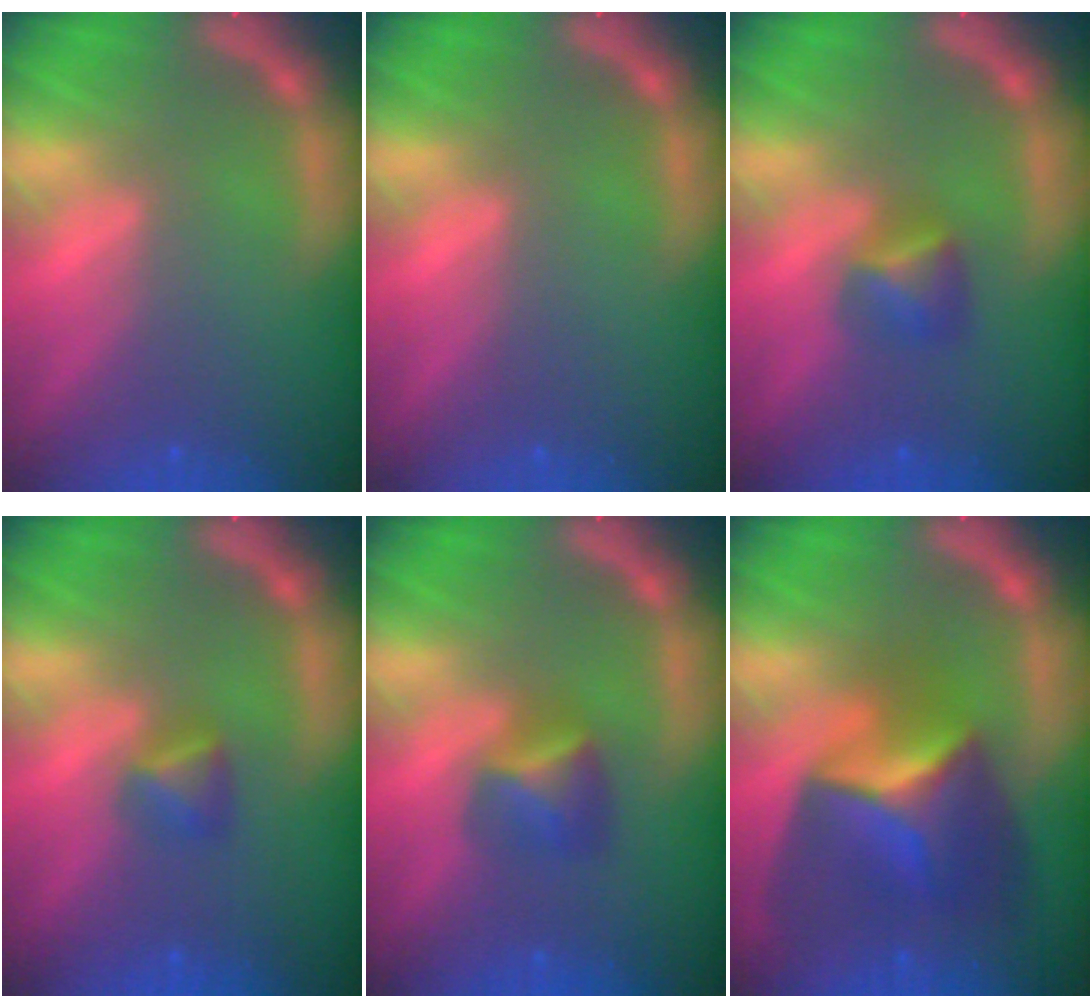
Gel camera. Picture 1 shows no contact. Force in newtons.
{"total": 0.0}
{"total": 2.4}
{"total": 1.9}
{"total": 2.9}
{"total": 8.4}